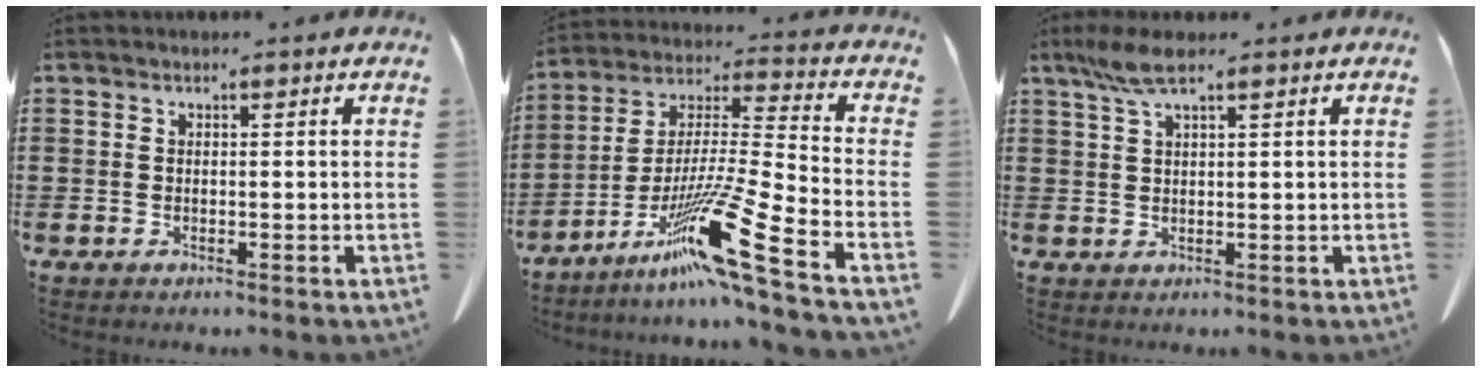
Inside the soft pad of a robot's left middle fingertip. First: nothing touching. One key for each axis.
{"total": 16.0, "fx": -10.4, "fy": 0.5, "fz": 12.2, "tx": -0.230, "ty": 0.006, "tz": -0.185}
{"total": 4.4, "fx": 2.6, "fy": 0.8, "fz": 3.5, "tx": -0.075, "ty": 0.003, "tz": 0.046}